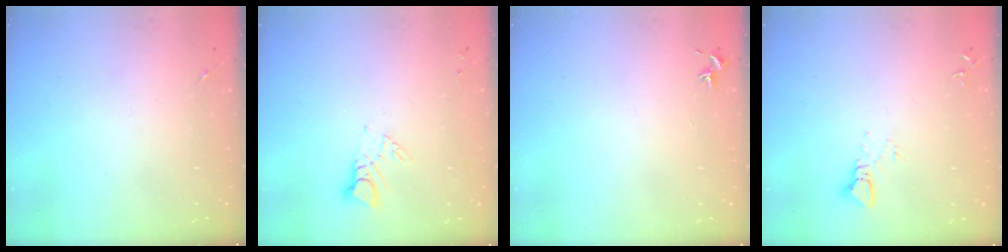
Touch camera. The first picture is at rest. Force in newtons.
{"total": 3.8, "press": 3.8, "slide": 0.2}
{"total": 0.7, "press": 0.7, "slide": 0.3}
{"total": 2.5, "press": 2.5, "slide": 0.1}